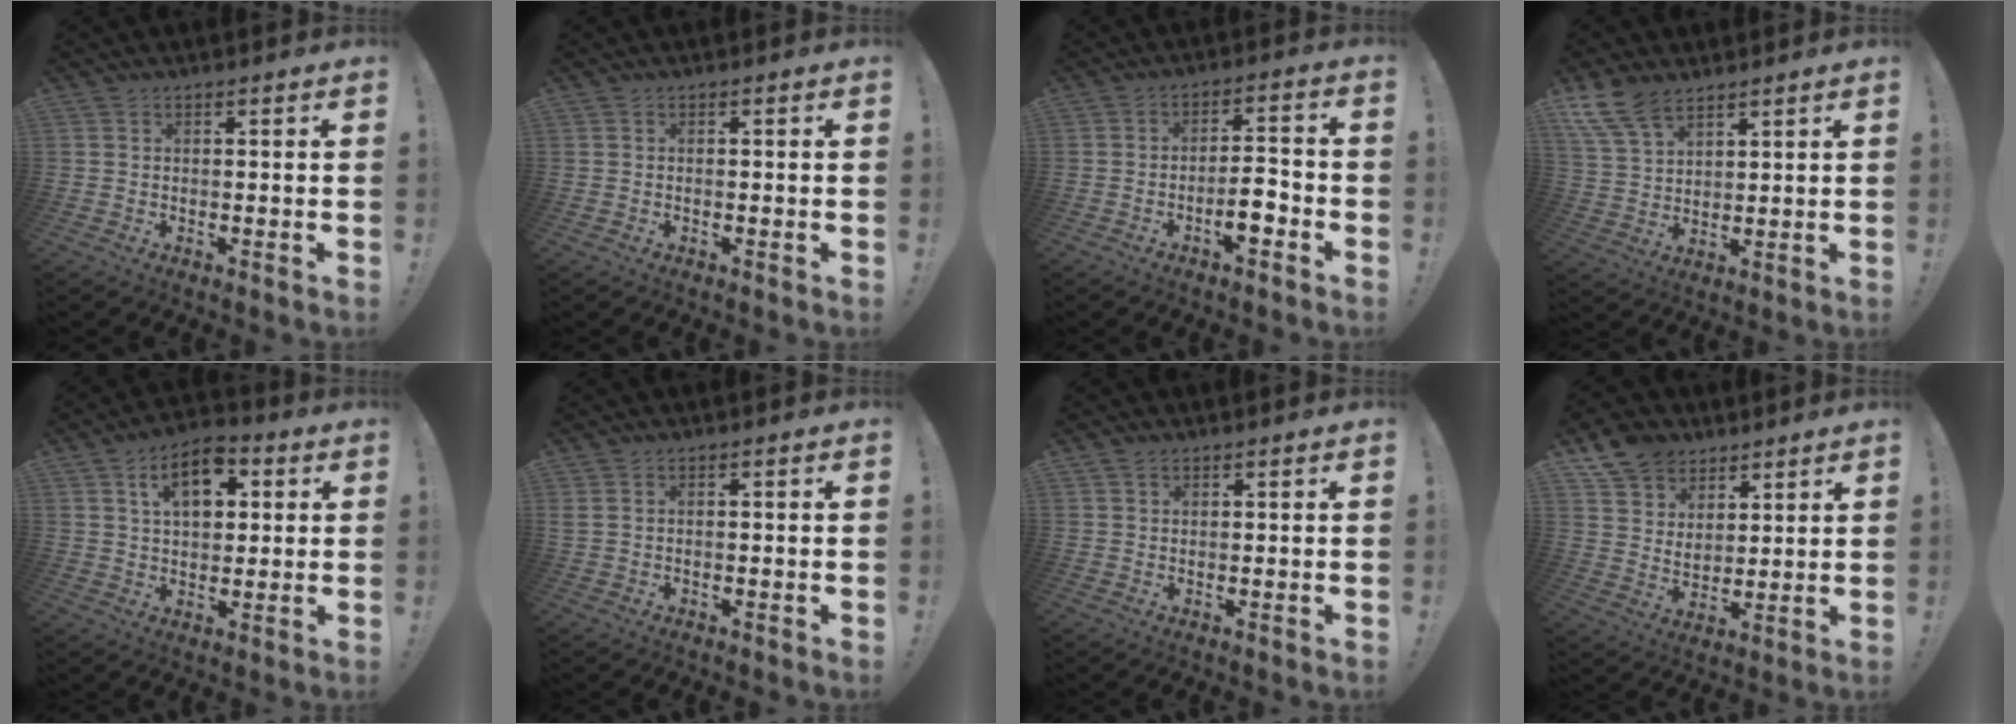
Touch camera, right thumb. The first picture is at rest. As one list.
[{"total": 0.0}, {"total": 7.2, "force": [-3.3, 2.4, 5.9], "torque": [-0.079, 0.019, -0.055]}, {"total": 10.2, "force": [7.4, 5.1, 4.9], "torque": [-0.105, -0.030, 0.147]}, {"total": 11.5, "force": [4.0, 7.2, 8.1], "torque": [-0.124, 0.006, 0.070]}, {"total": 0.8, "force": [0.4, 0.5, 0.5], "torque": [-0.011, 0.003, 0.007]}, {"total": 1.3, "force": [0.9, 0.6, 0.5], "torque": [-0.011, 0.000, 0.018]}, {"total": 11.0, "force": [7.7, 7.5, 2.3], "torque": [-0.052, -0.049, 0.153]}]